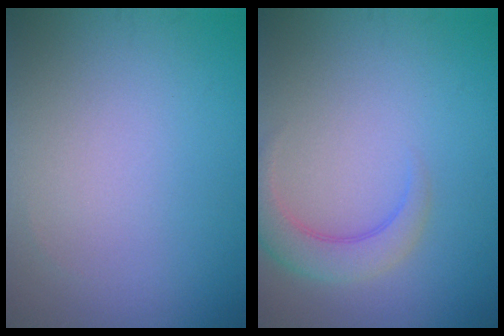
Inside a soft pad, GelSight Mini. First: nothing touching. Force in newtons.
{"total": 3.2, "press": 3.2, "slide": 0.3}